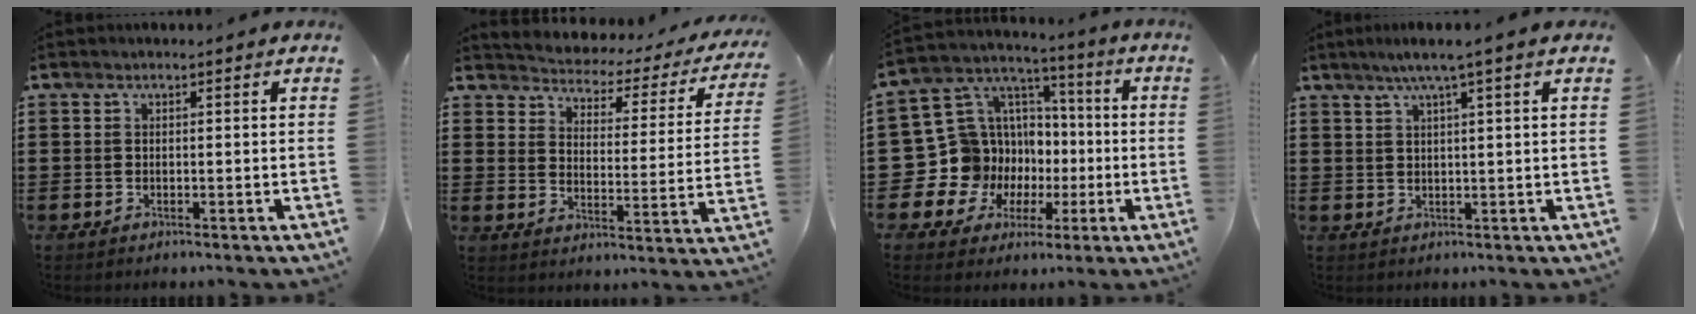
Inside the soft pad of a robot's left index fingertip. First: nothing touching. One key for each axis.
{"total": 2.3, "fx": 2.2, "fy": 0.4, "fz": 0.2, "tx": -0.025, "ty": -0.031, "tz": 0.026}
{"total": 13.3, "fx": -2.8, "fy": 12.6, "fz": 2.9, "tx": -0.124, "ty": -0.017, "tz": -0.021}
{"total": 3.3, "fx": 1.7, "fy": -0.6, "fz": 2.8, "tx": -0.056, "ty": -0.002, "tz": 0.027}